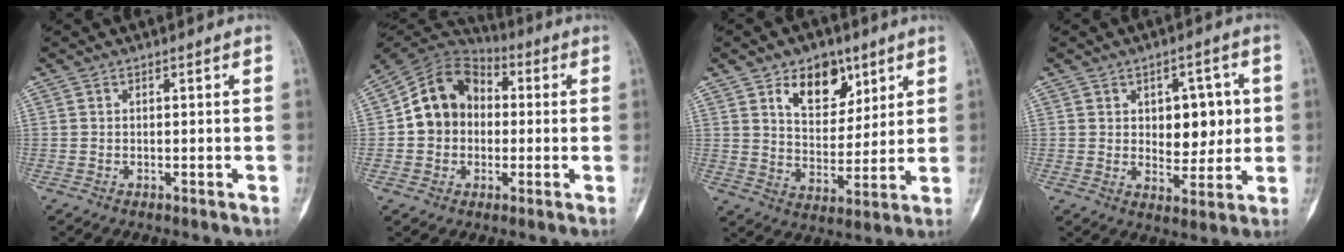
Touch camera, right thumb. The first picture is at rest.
{"total": 13.1, "force": [0.0, 11.0, 7.2], "torque": [-0.094, 0.034, -0.014]}
{"total": 11.5, "force": [6.2, 7.3, 6.4], "torque": [-0.058, -0.033, 0.103]}
{"total": 9.7, "force": [1.4, 6.2, 7.3], "torque": [-0.049, -0.006, 0.026]}